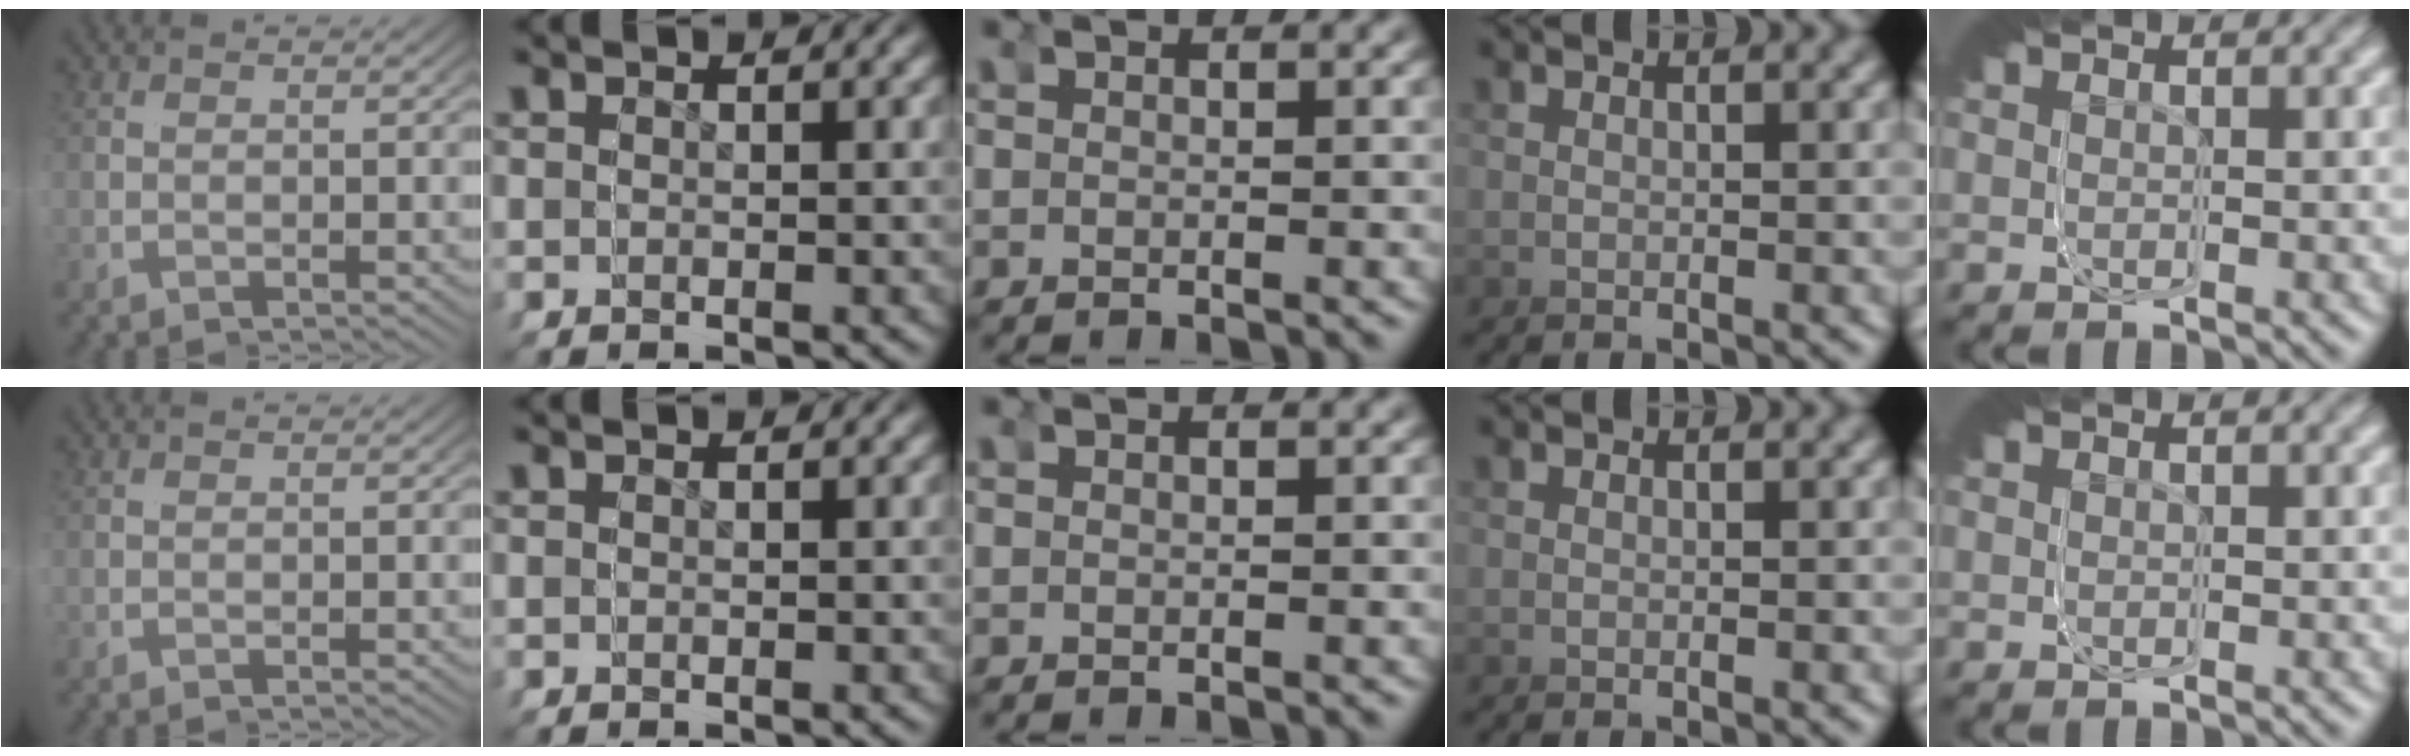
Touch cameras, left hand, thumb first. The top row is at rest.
{}